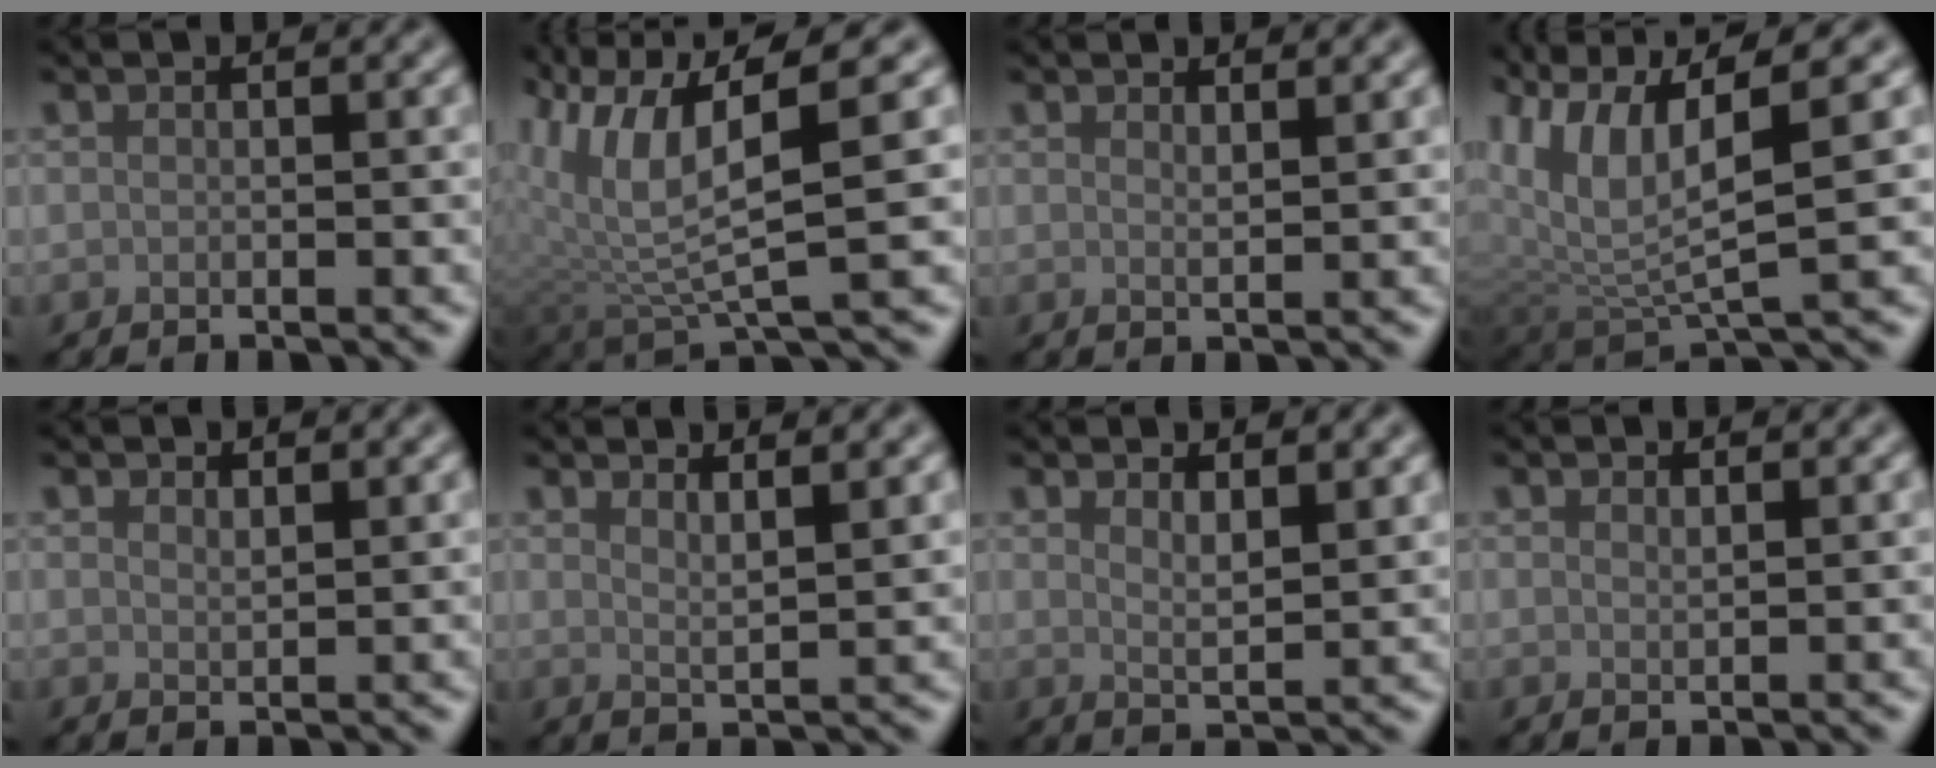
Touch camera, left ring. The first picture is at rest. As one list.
[{"total": 9.3, "force": [2.9, 2.9, 8.4], "torque": [-0.181, -0.003, 0.058]}, {"total": 1.5, "force": [1.2, 0.3, 0.7], "torque": [-0.006, 0.000, 0.018]}, {"total": 8.2, "force": [3.0, 2.8, 7.1], "torque": [-0.154, 0.000, 0.059]}, {"total": 1.3, "force": [1.2, 0.4, 0.4], "torque": [-0.009, 0.000, 0.023]}, {"total": 3.1, "force": [2.3, 0.8, 1.8], "torque": [-0.014, 0.000, 0.034]}, {"total": 2.9, "force": [2.0, 0.9, 2.0], "torque": [-0.028, -0.007, 0.036]}, {"total": 0.7, "force": [0.6, 0.2, 0.3], "torque": [-0.005, -0.002, 0.013]}]